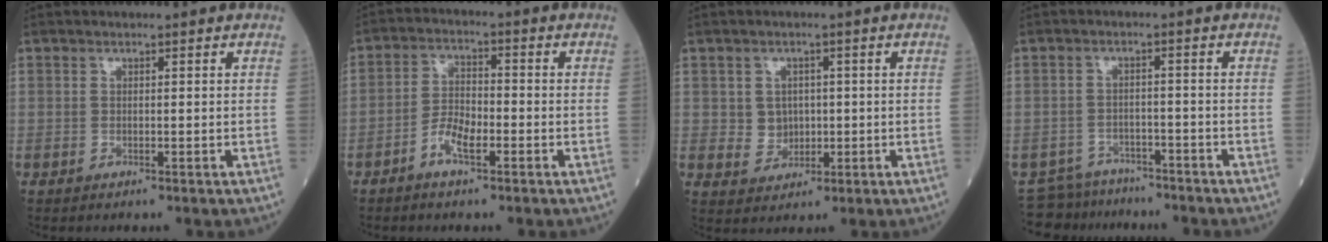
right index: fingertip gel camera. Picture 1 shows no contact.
{"total": 4.9, "force": [-2.5, 1.8, 3.8], "torque": [-0.074, 0.008, -0.050]}
{"total": 3.9, "force": [0.3, 3.7, 1.3], "torque": [-0.014, 0.008, 0.010]}
{"total": 7.0, "force": [-6.5, 2.4, -0.6], "torque": [0.014, 0.014, -0.099]}